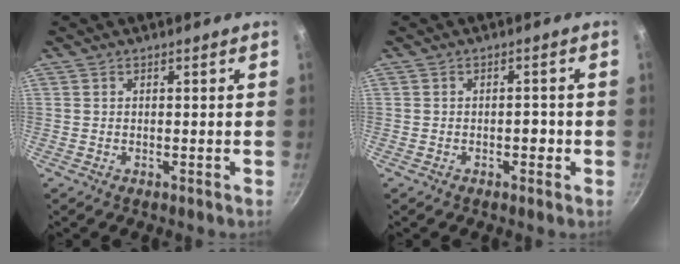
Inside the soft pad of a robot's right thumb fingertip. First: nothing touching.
{"total": 2.2, "force": [-0.7, 1.4, 1.6], "torque": [-0.008, 0.012, -0.010]}